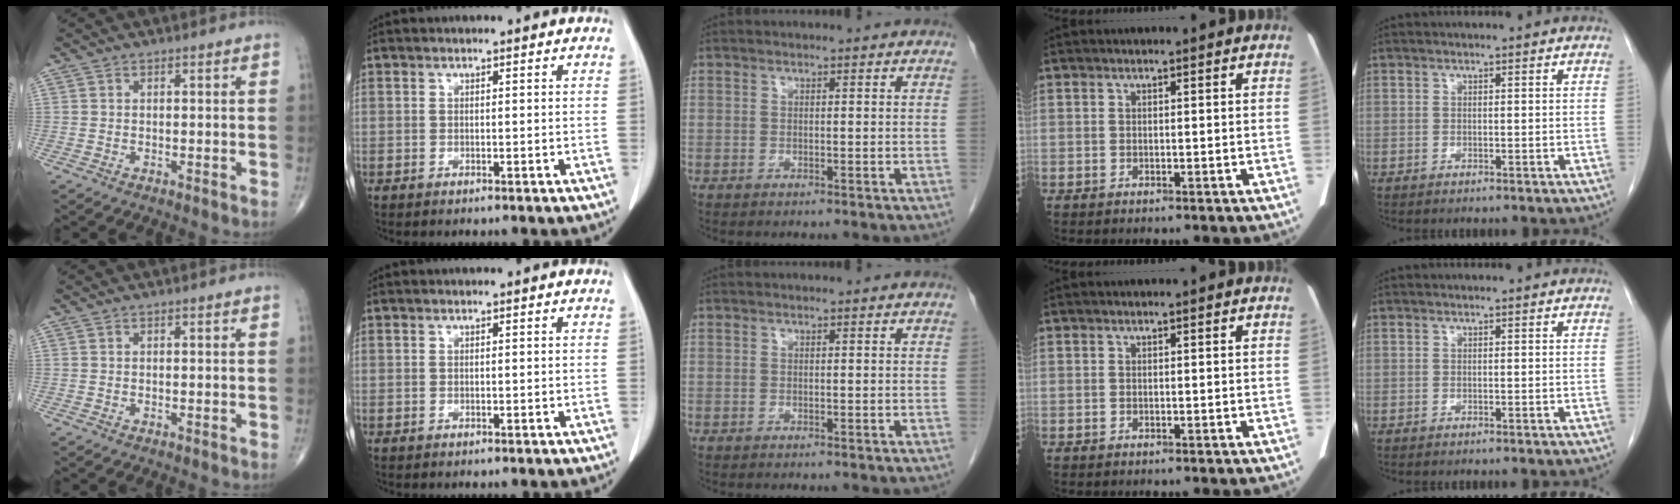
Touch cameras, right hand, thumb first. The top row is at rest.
{}